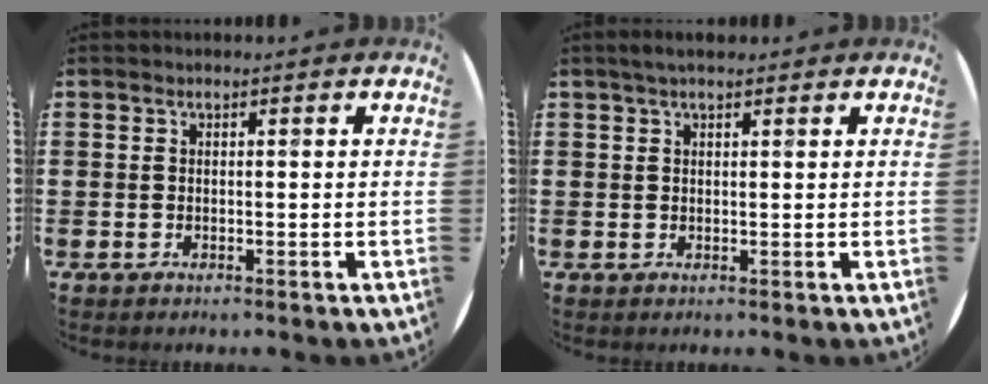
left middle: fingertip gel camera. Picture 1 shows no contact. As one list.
[{"total": 1.5, "force": [1.1, 0.4, 0.9], "torque": [-0.020, 0.004, 0.020]}]